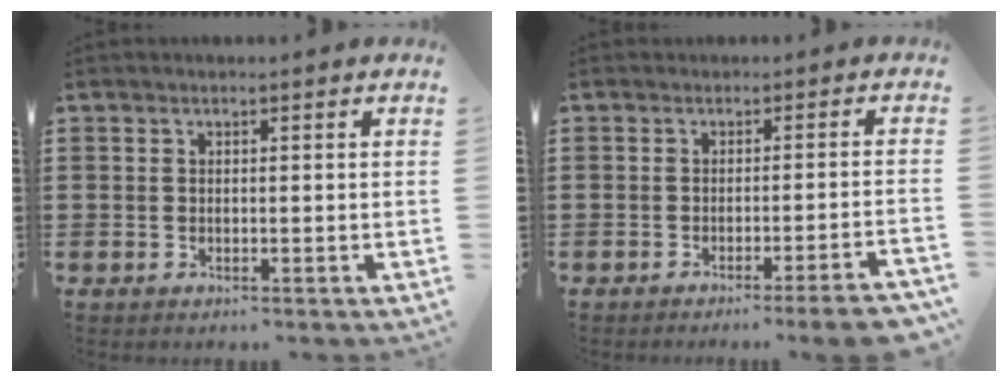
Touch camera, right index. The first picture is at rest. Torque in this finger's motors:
{"motor_torque": [0.59, -0.18, 0.02, -0.02]}